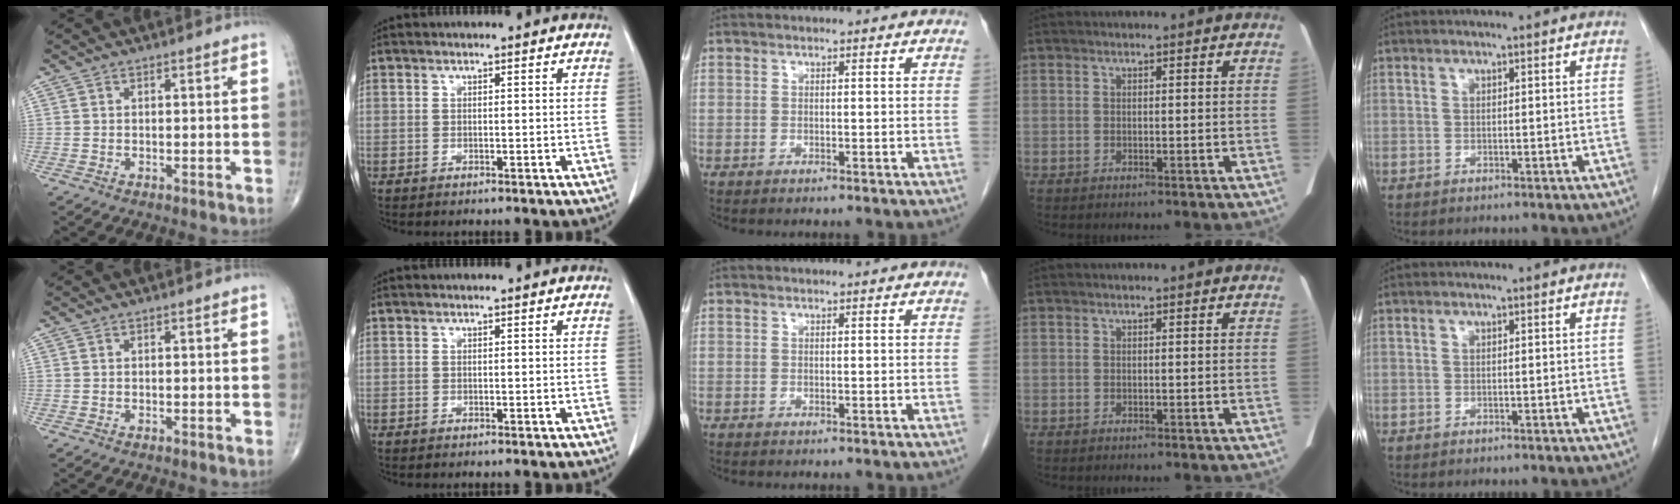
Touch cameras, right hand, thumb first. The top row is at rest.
{}